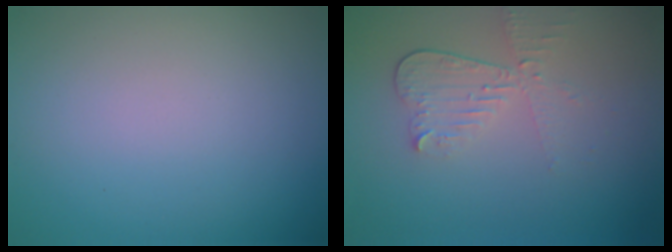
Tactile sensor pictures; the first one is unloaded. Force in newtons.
{"total": 3.0, "press": 2.6, "slide": 1.4}